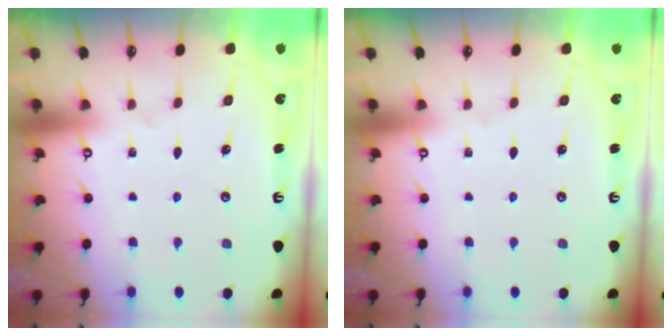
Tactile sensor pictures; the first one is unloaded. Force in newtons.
{"total": 0.0}